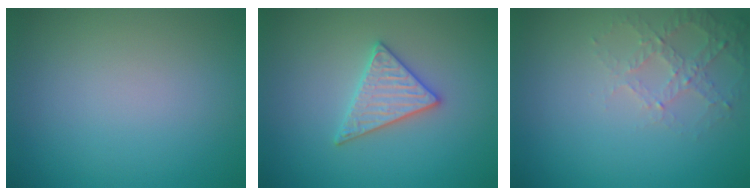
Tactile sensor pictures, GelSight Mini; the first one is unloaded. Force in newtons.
{"total": 2.9, "press": 2.9, "slide": 0.3}
{"total": 2.6, "press": 2.5, "slide": 0.8}